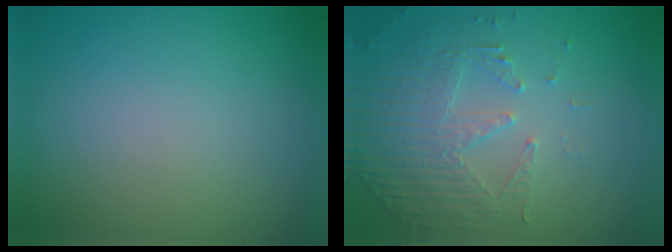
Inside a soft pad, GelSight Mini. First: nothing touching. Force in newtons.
{"total": 5.1, "press": 3.6, "slide": 3.6}